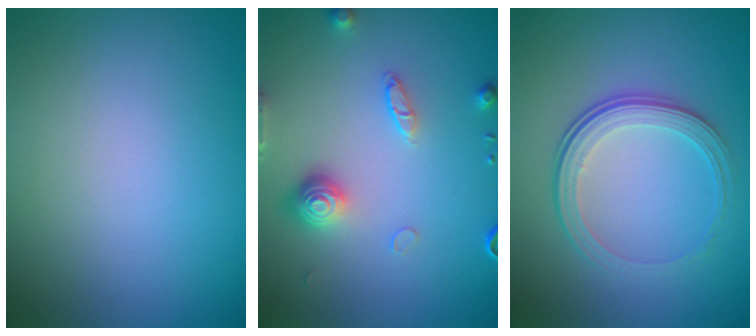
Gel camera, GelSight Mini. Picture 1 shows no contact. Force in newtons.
{"total": 3.0, "press": 2.8, "slide": 1.1}
{"total": 4.2, "press": 2.8, "slide": 3.1}